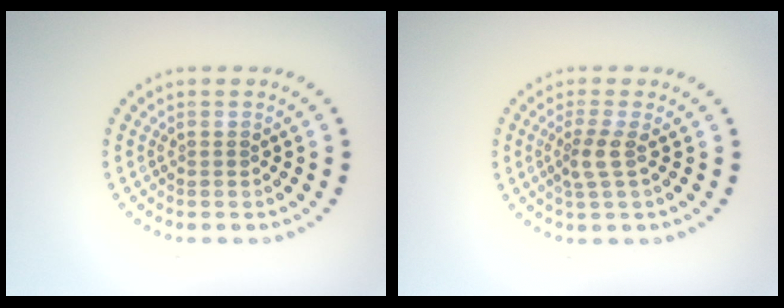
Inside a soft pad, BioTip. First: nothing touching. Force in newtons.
{"total": 2.0, "press": 1.6, "slide": 1.3}